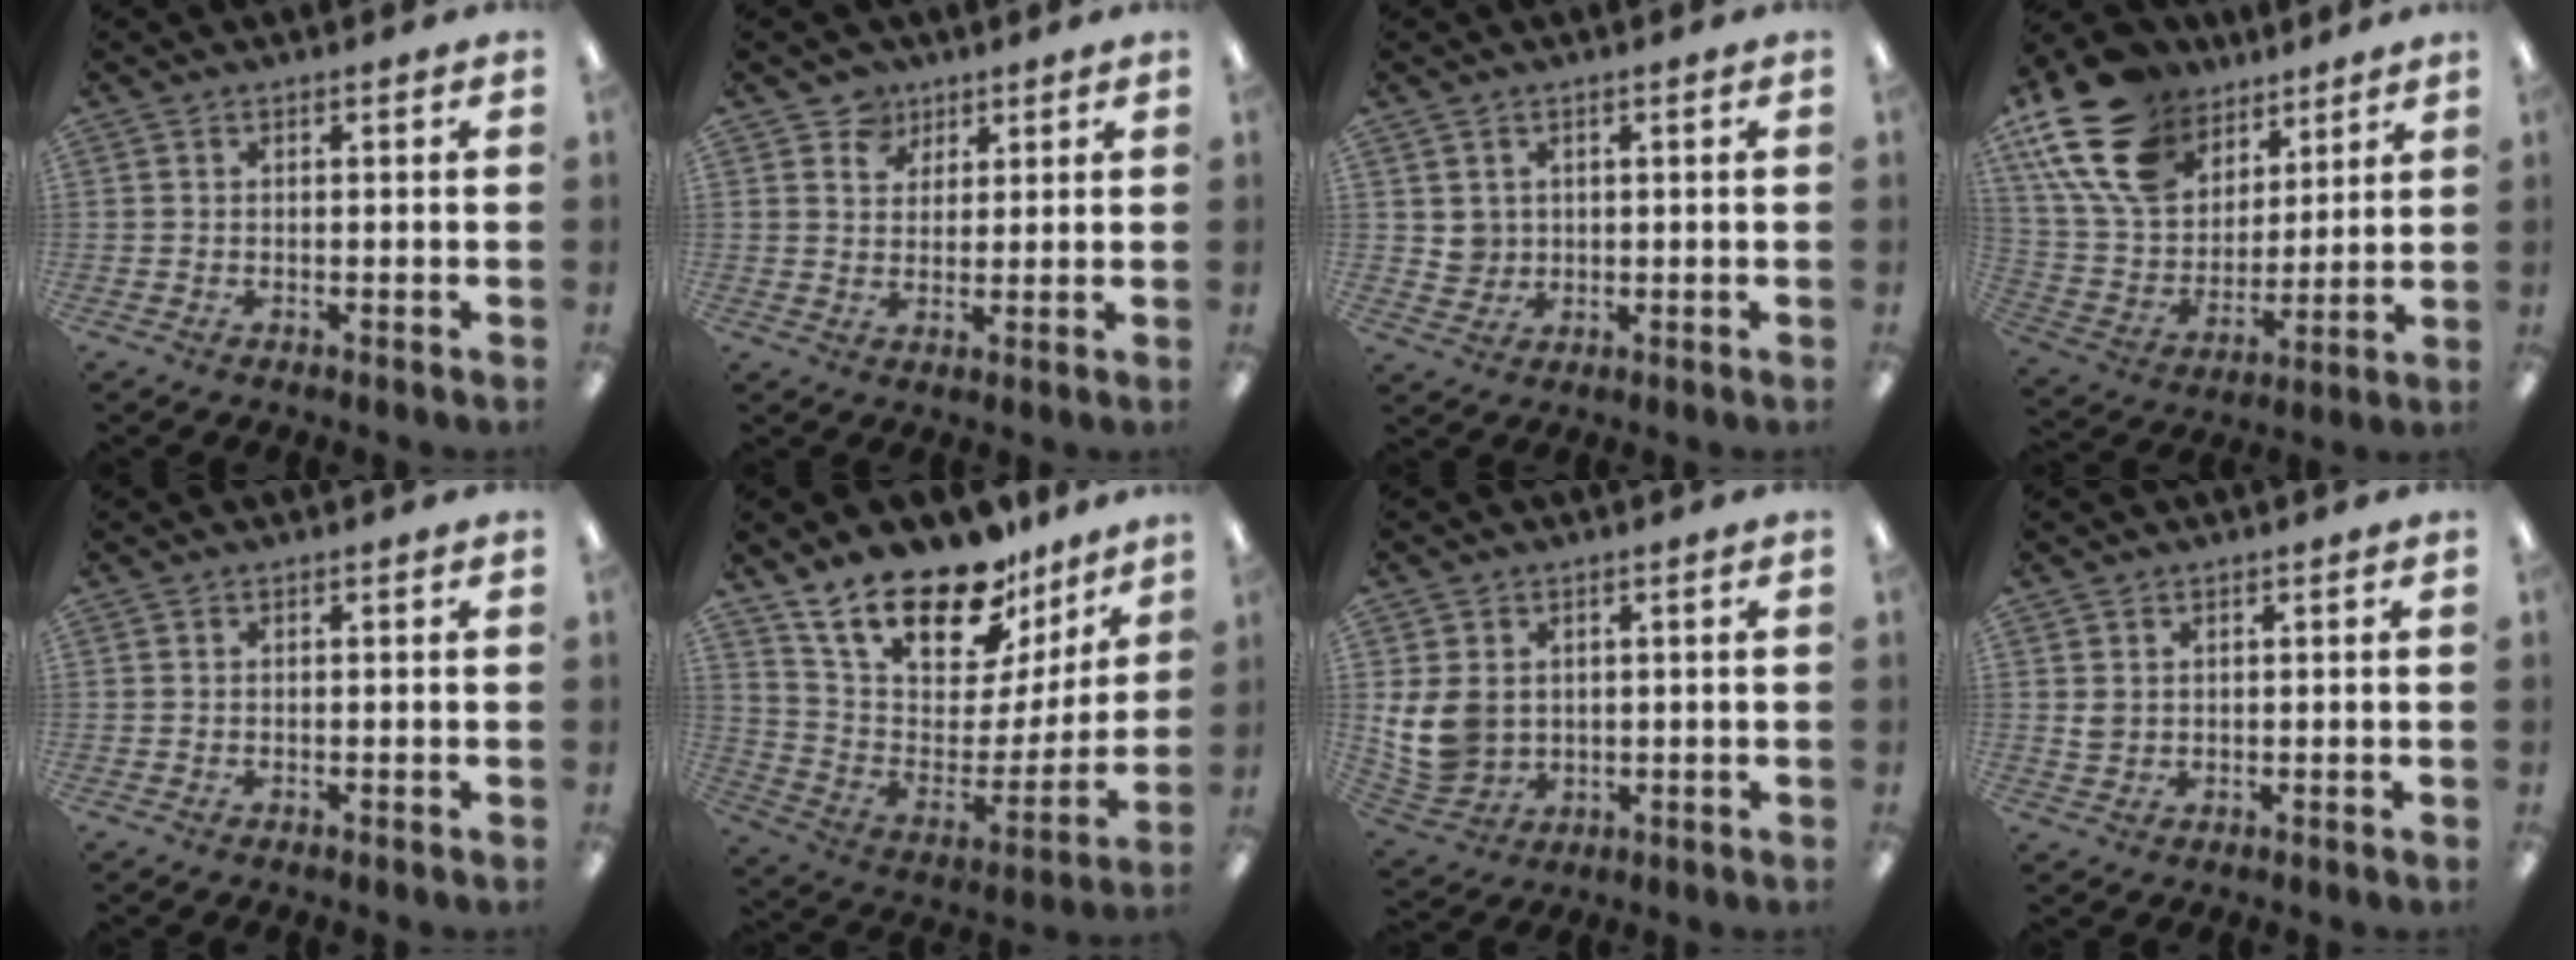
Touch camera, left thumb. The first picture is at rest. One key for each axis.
{"total": 5.4, "fx": 3.4, "fy": 4.1, "fz": 0.4, "tx": -0.012, "ty": -0.009, "tz": 0.061}
{"total": 3.6, "fx": 1.4, "fy": 3.3, "fz": 0.0, "tx": -0.003, "ty": 0.001, "tz": 0.025}
{"total": 20.7, "fx": 11.6, "fy": 13.6, "fz": 10.4, "tx": -0.221, "ty": -0.047, "tz": 0.217}
{"total": 0.0}
{"total": 22.2, "fx": 17.2, "fy": 9.3, "fz": 10.5, "tx": -0.185, "ty": -0.119, "tz": 0.306}
{"total": 9.8, "fx": 1.3, "fy": 8.2, "fz": 5.2, "tx": -0.136, "ty": 0.006, "tz": 0.027}
{"total": 2.2, "fx": 0.9, "fy": 1.8, "fz": 0.7, "tx": -0.009, "ty": -0.002, "tz": 0.015}